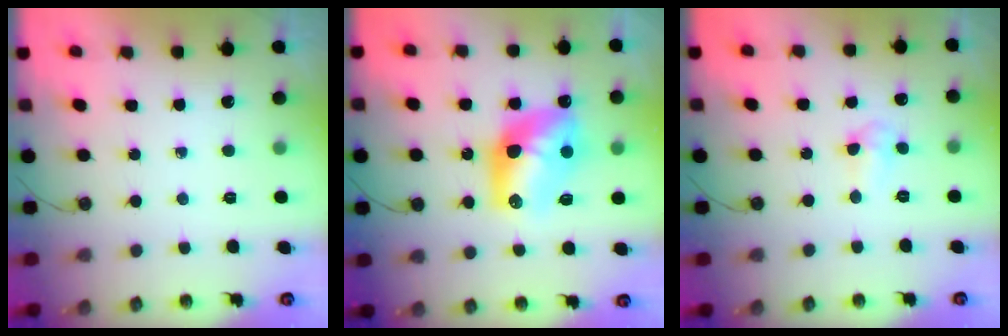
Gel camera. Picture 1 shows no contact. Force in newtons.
{"total": 13.0, "press": 13.0, "slide": 0.9}
{"total": 3.2, "press": 3.2, "slide": 0.5}